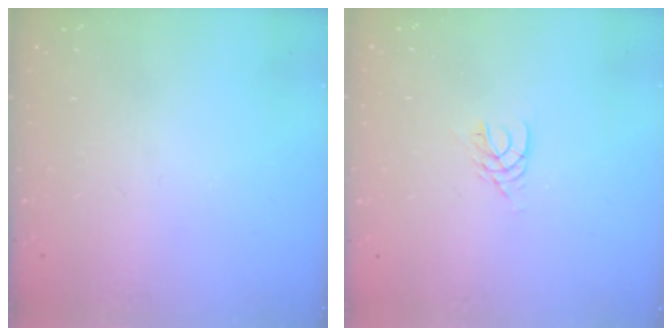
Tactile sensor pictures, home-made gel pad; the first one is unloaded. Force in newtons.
{"total": 3.5, "press": 3.5, "slide": 0.5}